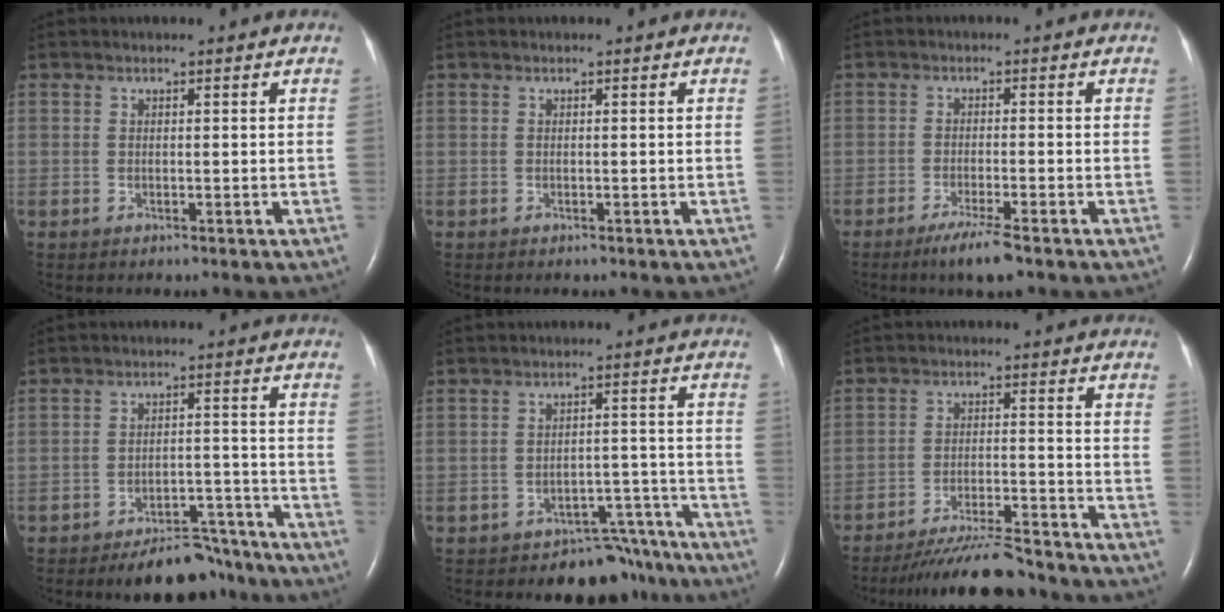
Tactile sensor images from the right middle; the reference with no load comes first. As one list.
[{"total": 0.0}, {"total": 4.7, "force": [-3.2, -0.1, 3.4], "torque": [-0.070, -0.013, -0.059]}, {"total": 8.6, "force": [-7.6, 3.0, 2.6], "torque": [-0.021, 0.018, -0.117]}, {"total": 8.4, "force": [-7.6, 3.6, 0.0], "torque": [0.028, 0.045, -0.096]}, {"total": 11.1, "force": [-10.3, 0.5, 4.1], "torque": [-0.066, -0.013, -0.169]}]